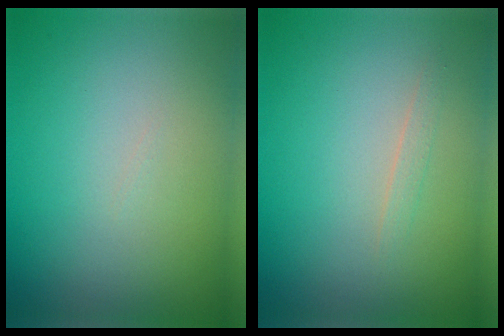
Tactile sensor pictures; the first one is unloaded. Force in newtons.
{"total": 0.7, "press": 0.7, "slide": 0.1}